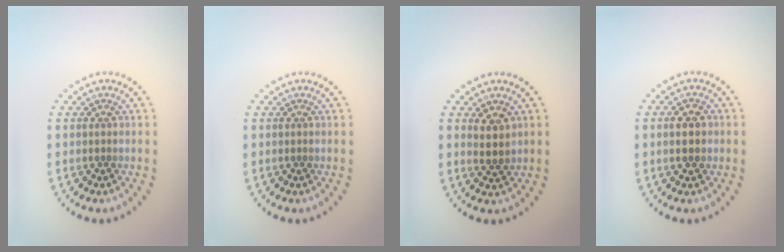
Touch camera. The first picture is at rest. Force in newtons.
{"total": 0.0}
{"total": 2.1, "press": 1.9, "slide": 0.9}
{"total": 2.9, "press": 2.9, "slide": 0.2}